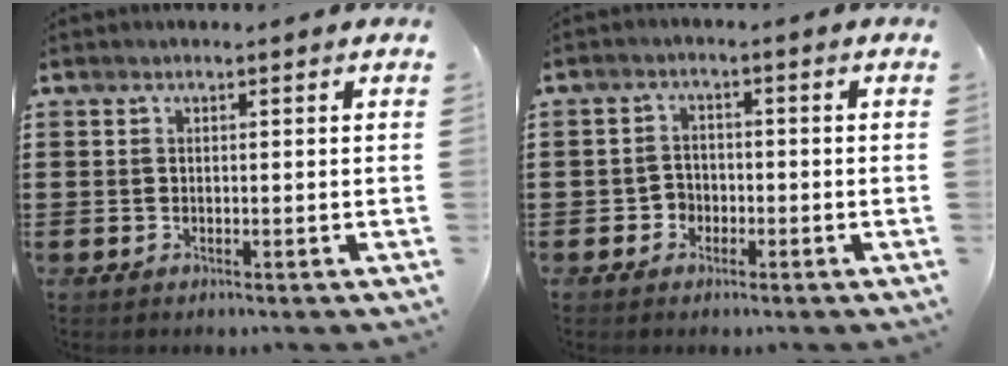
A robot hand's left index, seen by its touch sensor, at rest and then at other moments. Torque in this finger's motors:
{"motor_torque": [0.34, 0.34, 0.13, 0.02]}